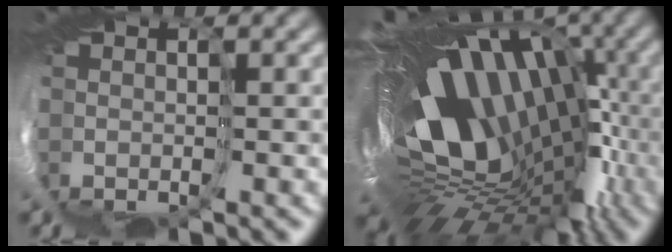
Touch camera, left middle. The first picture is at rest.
{"total": 16.5, "force": [0.2, 10.2, 13.0], "torque": [-0.198, -0.021, 0.006]}